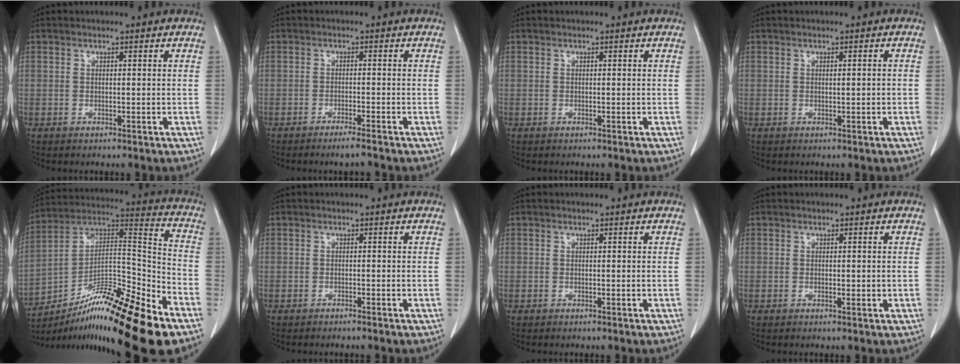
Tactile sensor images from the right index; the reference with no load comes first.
{"total": 2.7, "force": [-2.2, -0.4, 1.5], "torque": [-0.025, -0.003, -0.037]}
{"total": 0.0}
{"total": 0.9, "force": [-0.1, 0.1, 0.9], "torque": [-0.013, 0.000, 0.001]}
{"total": 21.9, "force": [-14.4, 1.5, 16.4], "torque": [-0.245, 0.007, -0.240]}
{"total": 0.7, "force": [-0.6, -0.1, 0.3], "torque": [-0.008, 0.000, -0.010]}
{"total": 0.0}
{"total": 0.7, "force": [-0.1, 0.3, 0.7], "torque": [-0.011, -0.001, -0.002]}